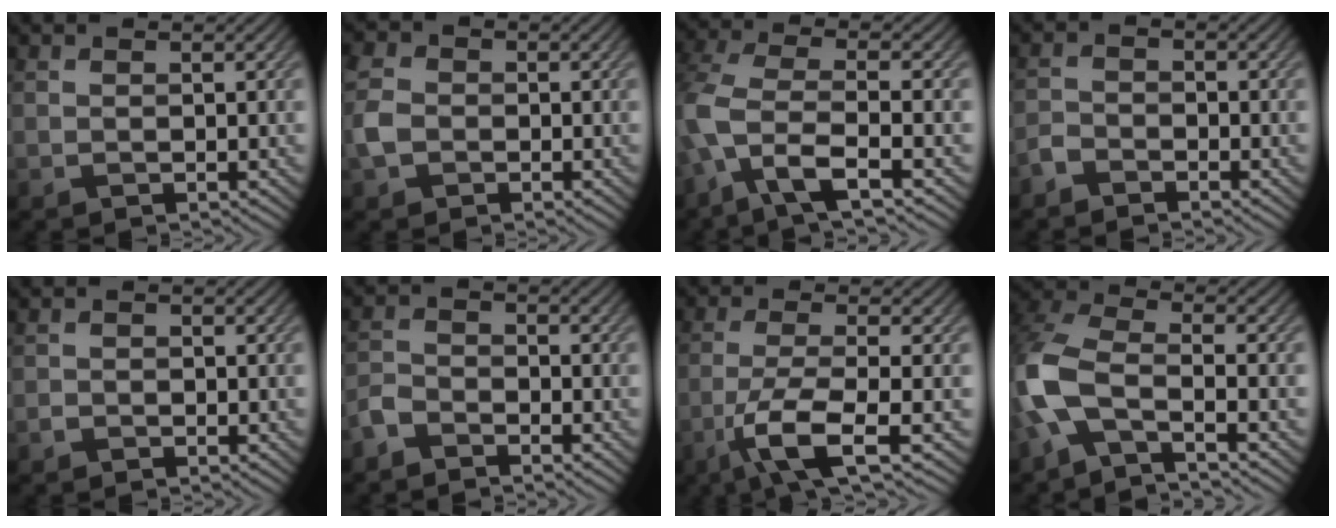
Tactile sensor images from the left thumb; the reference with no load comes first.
{"total": 3.6, "force": [-1.0, 2.9, 1.9], "torque": [-0.054, 0.001, -0.028]}
{"total": 7.7, "force": [-3.0, 2.7, 6.5], "torque": [-0.155, -0.003, -0.074]}
{"total": 2.4, "force": [-2.1, 0.9, 0.7], "torque": [-0.015, -0.001, -0.051]}
{"total": 1.0, "force": [-0.6, 0.7, 0.3], "torque": [-0.005, -0.001, -0.013]}
{"total": 3.3, "force": [-2.7, 1.3, 1.1], "torque": [-0.024, -0.003, -0.070]}
{"total": 7.5, "force": [-3.4, 1.7, 6.5], "torque": [-0.130, 0.000, -0.078]}
{"total": 8.9, "force": [-3.6, 3.7, 7.3], "torque": [-0.173, 0.001, -0.095]}